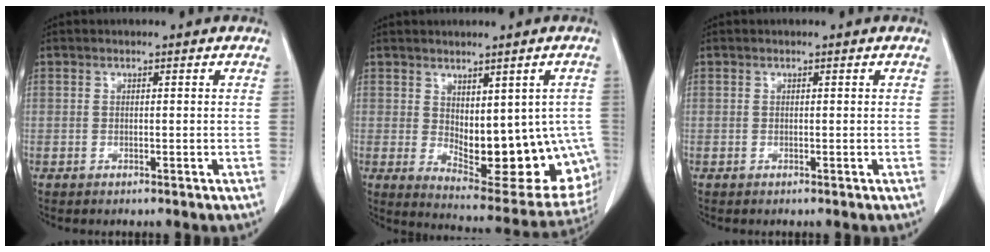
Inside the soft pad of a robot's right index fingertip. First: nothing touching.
{"total": 16.9, "force": [-1.9, 7.8, 14.9], "torque": [-0.145, -0.001, 0.000]}
{"total": 0.0}